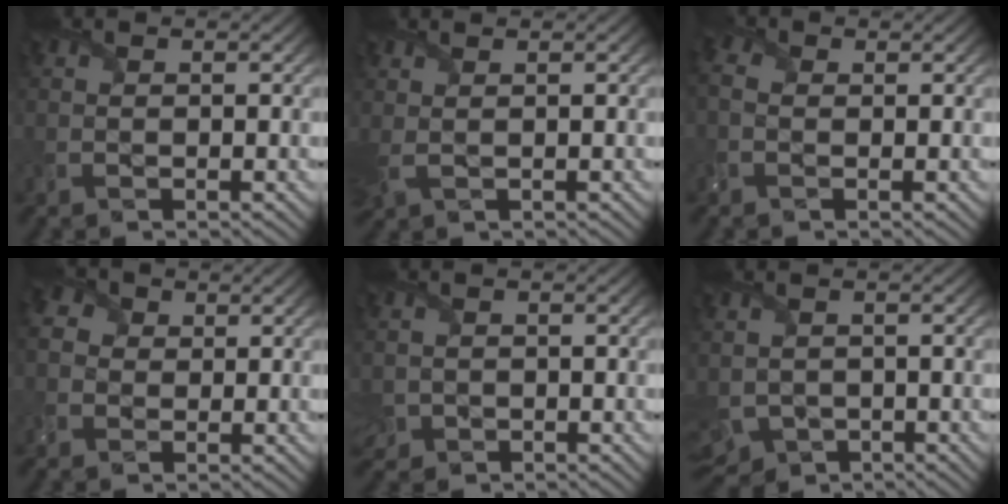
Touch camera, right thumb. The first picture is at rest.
{"total": 1.9, "force": [0.8, 0.6, 1.6], "torque": [-0.050, 0.003, 0.016]}
{"total": 2.3, "force": [-0.4, 1.9, 1.3], "torque": [-0.041, -0.001, -0.014]}
{"total": 4.0, "force": [0.6, 3.6, 1.7], "torque": [-0.060, 0.006, 0.007]}
{"total": 2.1, "force": [-0.7, 1.9, 0.6], "torque": [-0.027, -0.015, -0.017]}
{"total": 4.4, "force": [-1.5, 3.2, 2.7], "torque": [-0.079, -0.029, -0.021]}